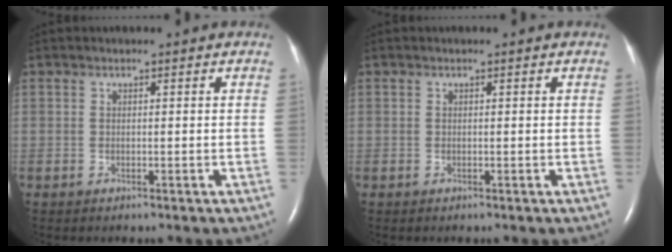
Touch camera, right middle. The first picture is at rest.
{"total": 0.0}